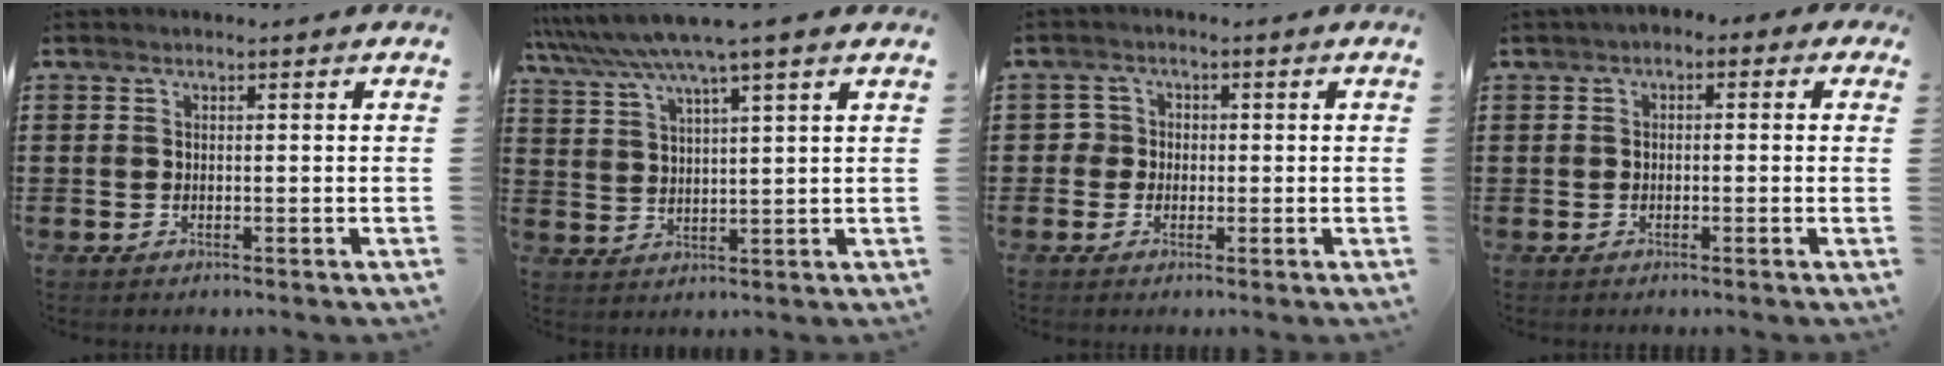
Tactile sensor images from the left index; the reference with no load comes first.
{"total": 6.8, "force": [5.6, -0.5, 3.8], "torque": [-0.092, -0.028, 0.095]}
{"total": 2.6, "force": [-0.4, 2.5, 0.6], "torque": [-0.025, 0.007, -0.011]}
{"total": 1.6, "force": [-1.0, 0.9, 0.9], "torque": [-0.026, 0.004, -0.026]}